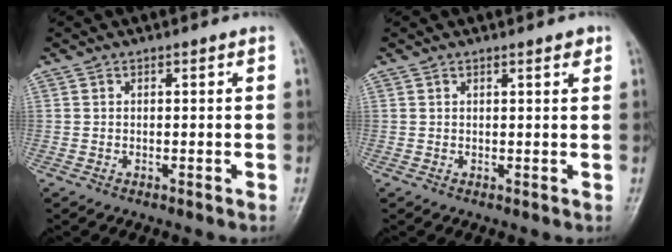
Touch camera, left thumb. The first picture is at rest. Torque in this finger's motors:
{"motor_torque": [-0.26, 0.07, -0.08, -0.07, 0.04]}